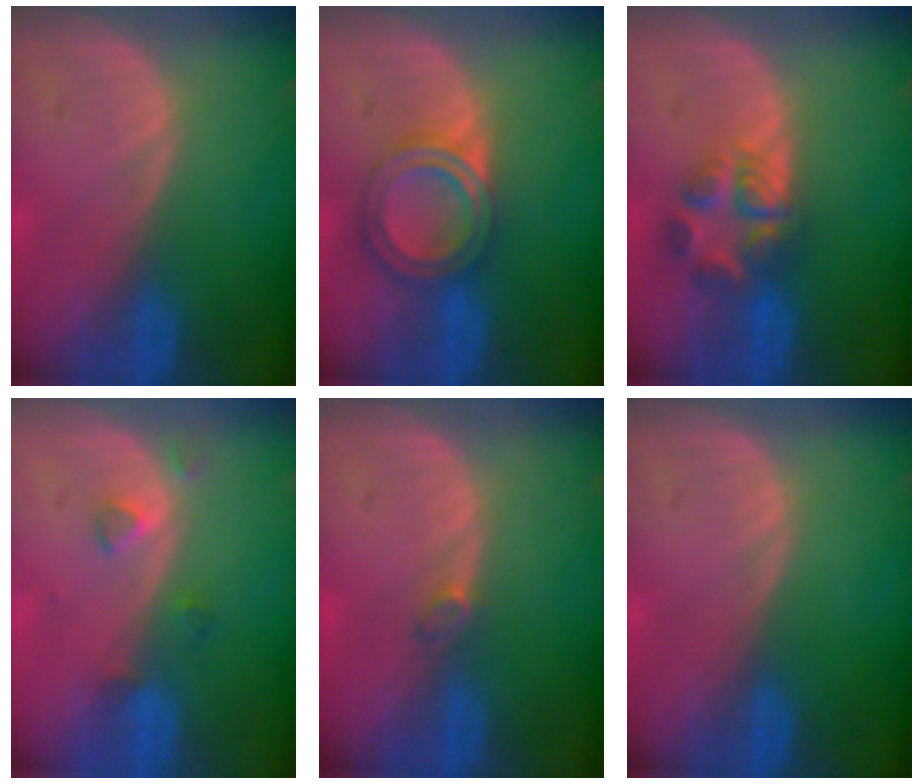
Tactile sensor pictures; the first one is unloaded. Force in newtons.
{"total": 6.5, "press": 5.8, "slide": 2.9}
{"total": 5.6, "press": 5.5, "slide": 1.0}
{"total": 2.5, "press": 2.3, "slide": 0.9}
{"total": 1.2, "press": 1.2, "slide": 0.4}
{"total": 0.0}